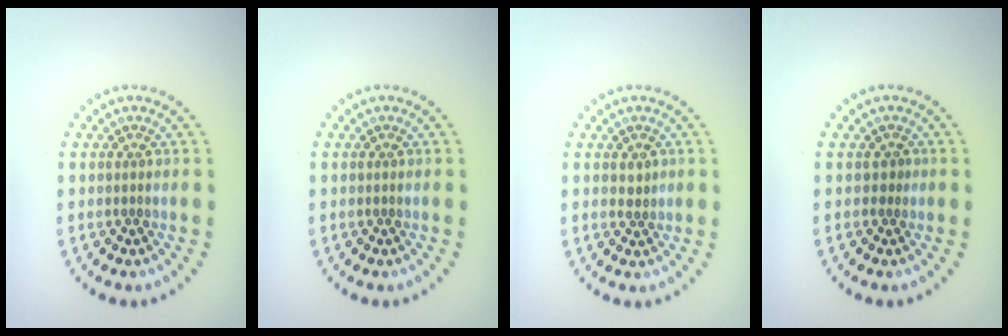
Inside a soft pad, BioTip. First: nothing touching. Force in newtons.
{"total": 0.0}
{"total": 1.0, "press": 1.0, "slide": 0.2}
{"total": 0.6, "press": 0.3, "slide": 0.5}